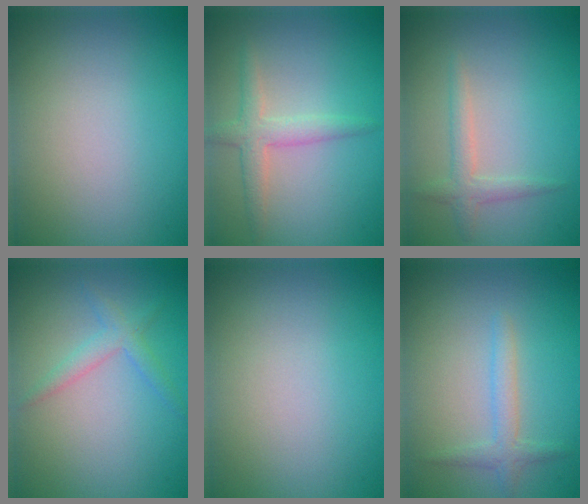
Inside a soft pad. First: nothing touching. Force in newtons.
{"total": 2.6, "press": 2.6, "slide": 0.0}
{"total": 1.7, "press": 1.7, "slide": 0.1}
{"total": 1.9, "press": 1.9, "slide": 0.2}
{"total": 0.0}
{"total": 1.8, "press": 1.8, "slide": 0.1}